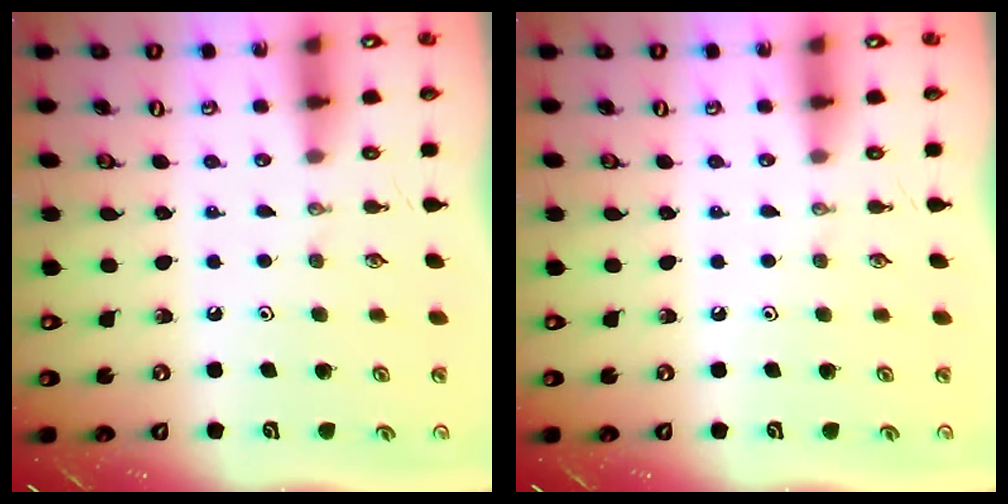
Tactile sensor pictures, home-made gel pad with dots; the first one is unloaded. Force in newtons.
{"total": 0.0}